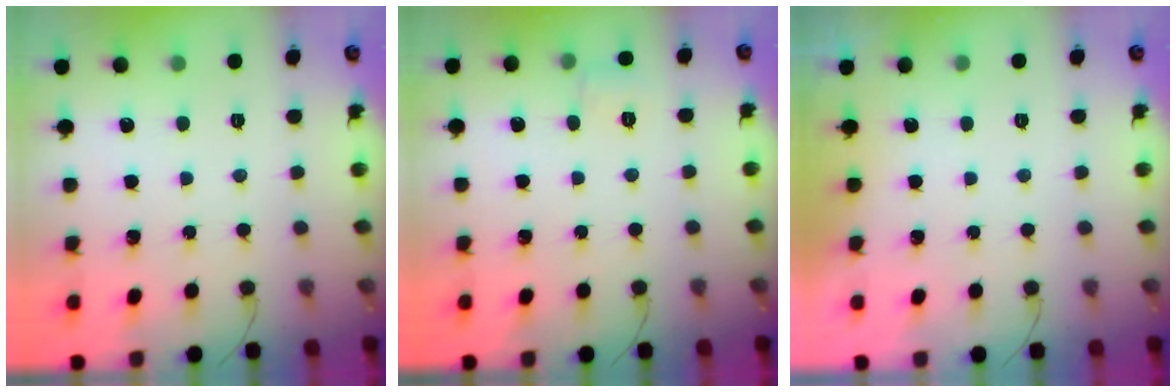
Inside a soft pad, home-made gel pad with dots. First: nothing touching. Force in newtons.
{"total": 5.6, "press": 5.4, "slide": 1.5}
{"total": 0.0}